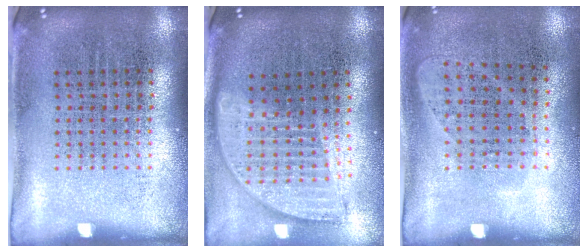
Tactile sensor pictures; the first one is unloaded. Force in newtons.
{"total": 1.8, "press": 1.5, "slide": 1.0}
{"total": 1.0, "press": 0.8, "slide": 0.5}